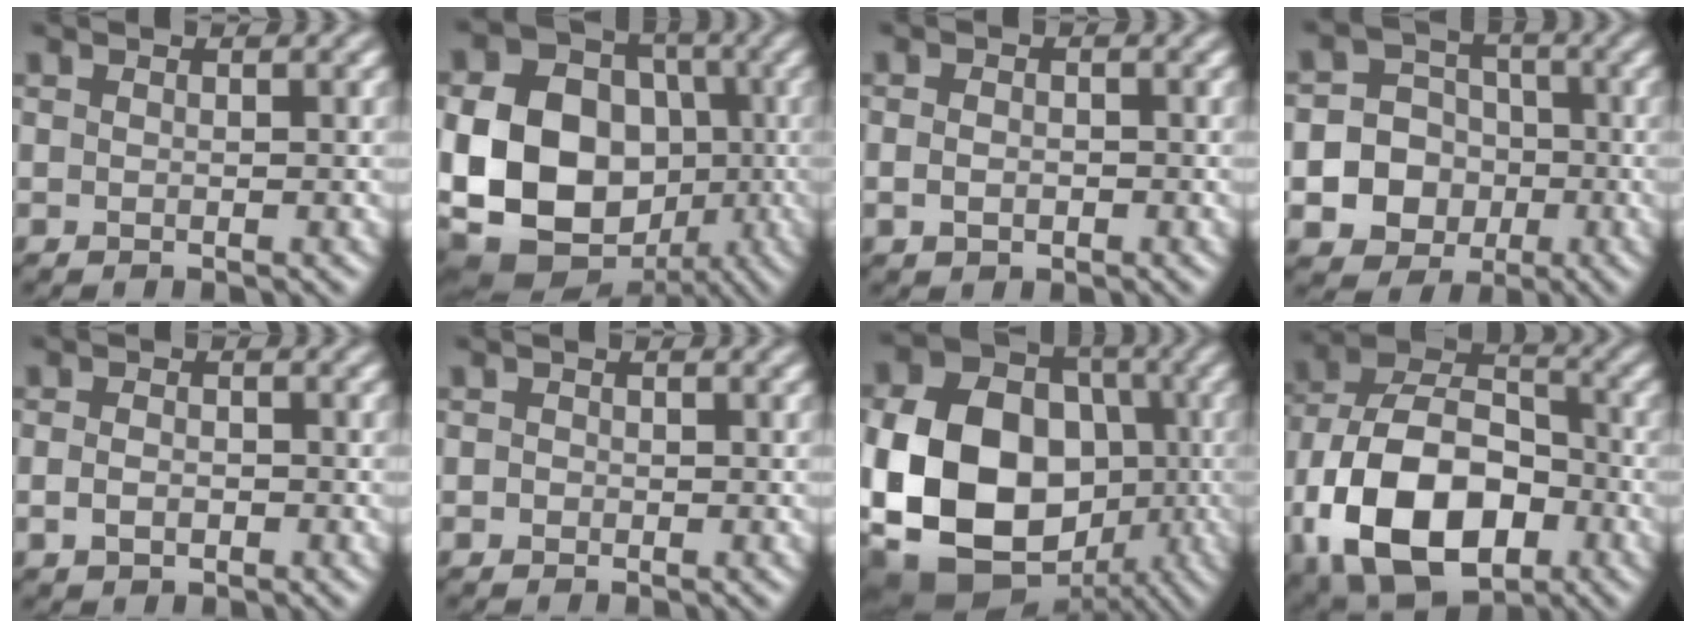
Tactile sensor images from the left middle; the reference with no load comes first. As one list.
[{"total": 14.0, "force": [-2.4, 10.9, 8.5], "torque": [-0.169, -0.004, -0.048]}, {"total": 1.4, "force": [-0.3, 1.0, 1.0], "torque": [-0.018, -0.001, -0.006]}, {"total": 10.7, "force": [-2.8, 9.9, 2.9], "torque": [-0.071, -0.012, -0.061]}, {"total": 1.8, "force": [-0.5, 1.2, 1.2], "torque": [-0.024, -0.002, -0.010]}, {"total": 0.6, "force": [-0.2, 0.6, 0.2], "torque": [0.000, -0.004, -0.006]}, {"total": 15.8, "force": [-3.5, 12.4, 9.2], "torque": [-0.183, -0.007, -0.061]}, {"total": 16.2, "force": [-5.7, 10.4, 11.1], "torque": [-0.224, -0.017, -0.113]}]